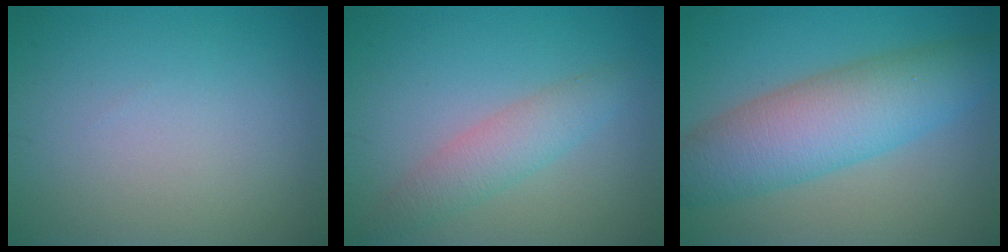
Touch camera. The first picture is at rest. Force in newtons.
{"total": 2.9, "press": 2.9, "slide": 0.1}
{"total": 8.1, "press": 8.1, "slide": 0.2}